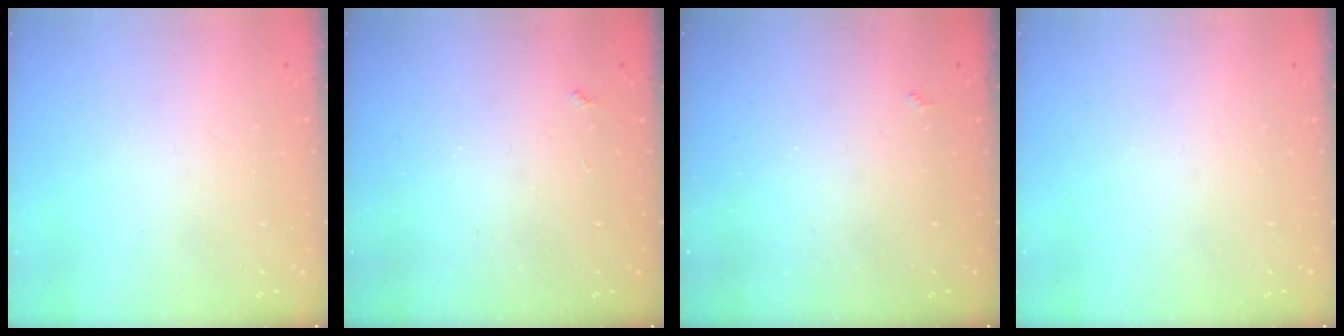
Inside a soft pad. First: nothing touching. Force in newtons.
{"total": 2.3, "press": 2.3, "slide": 0.4}
{"total": 2.0, "press": 1.9, "slide": 0.5}
{"total": 0.0}